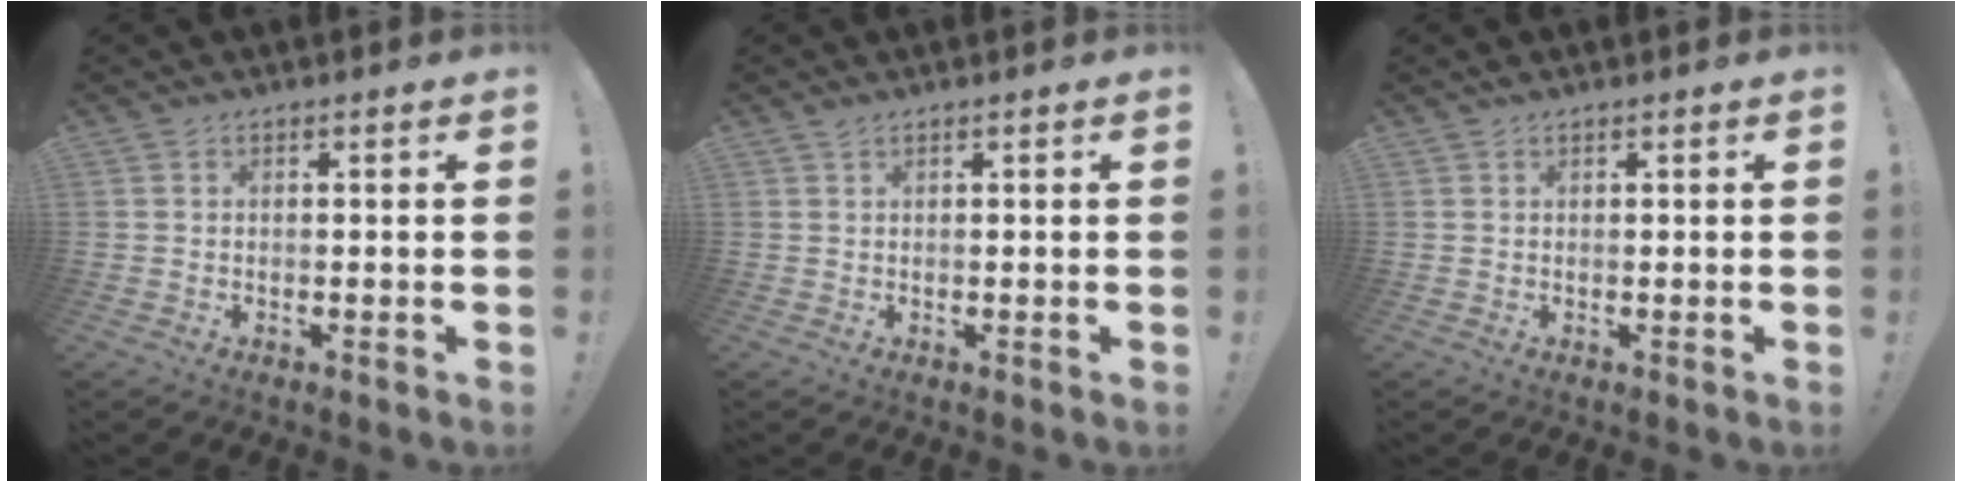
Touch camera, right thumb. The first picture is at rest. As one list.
[{"total": 0.8, "force": [0.7, 0.2, 0.4], "torque": [-0.010, 0.003, 0.014]}, {"total": 0.6, "force": [0.6, 0.1, 0.2], "torque": [0.003, -0.003, 0.010]}]